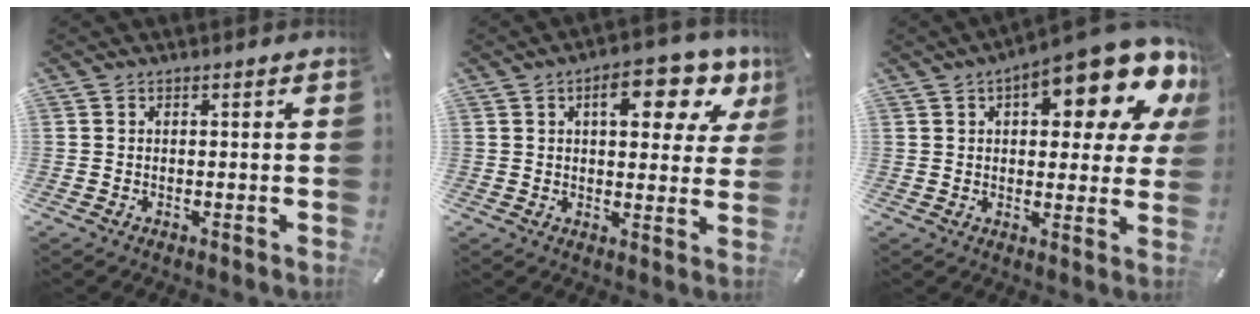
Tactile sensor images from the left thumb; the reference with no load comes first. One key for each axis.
{"total": 11.5, "fx": 5.0, "fy": 5.3, "fz": 8.9, "tx": -0.107, "ty": -0.014, "tz": 0.076}
{"total": 16.6, "fx": 9.2, "fy": 6.5, "fz": 12.1, "tx": -0.149, "ty": -0.062, "tz": 0.147}